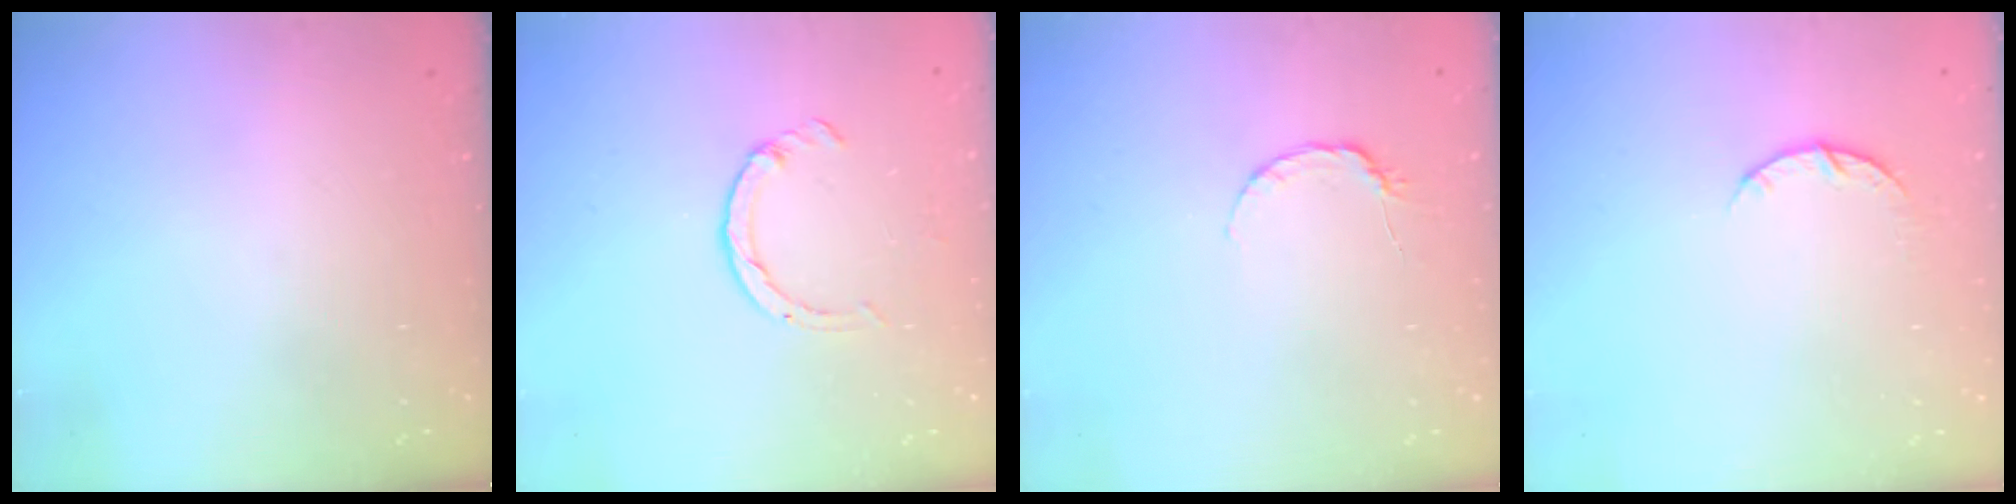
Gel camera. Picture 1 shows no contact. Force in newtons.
{"total": 2.6, "press": 2.6, "slide": 0.4}
{"total": 4.0, "press": 4.0, "slide": 0.5}
{"total": 4.3, "press": 4.2, "slide": 0.6}